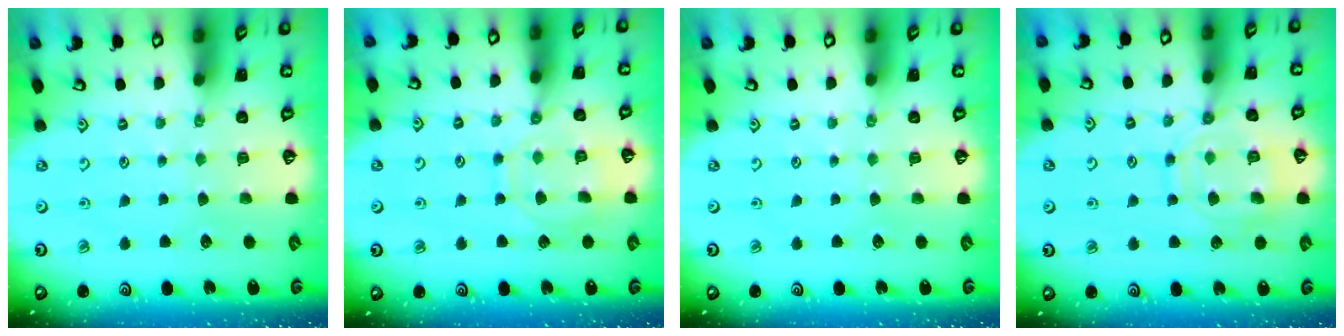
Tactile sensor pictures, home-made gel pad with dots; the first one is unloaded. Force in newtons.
{"total": 10.1, "press": 10.0, "slide": 1.0}
{"total": 0.0}
{"total": 13.0, "press": 12.9, "slide": 1.2}